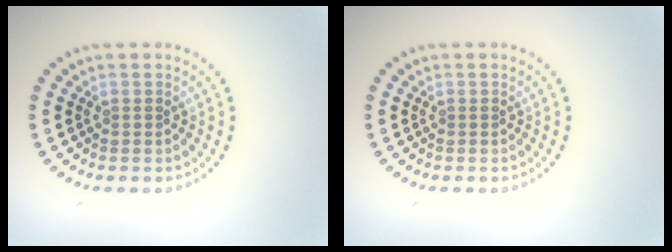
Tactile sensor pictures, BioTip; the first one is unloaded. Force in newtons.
{"total": 0.0}